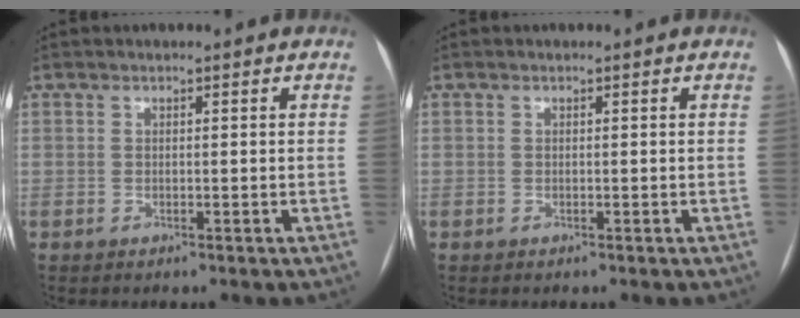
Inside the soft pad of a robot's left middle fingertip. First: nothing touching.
{"total": 0.0}